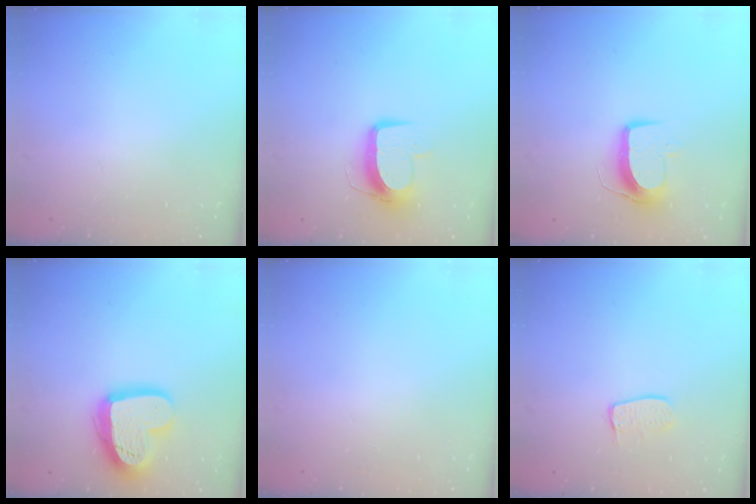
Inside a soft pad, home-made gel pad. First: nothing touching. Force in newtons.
{"total": 9.8, "press": 9.8, "slide": 0.5}
{"total": 9.8, "press": 9.7, "slide": 0.8}
{"total": 18.3, "press": 18.2, "slide": 1.6}
{"total": 0.0}
{"total": 6.9, "press": 6.9, "slide": 0.2}